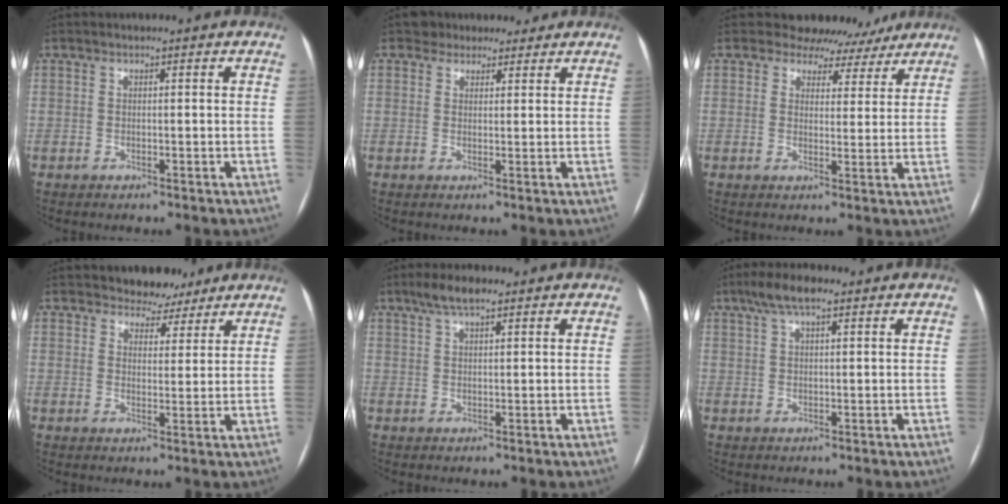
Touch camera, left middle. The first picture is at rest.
{"total": 4.7, "force": [3.9, 2.7, 0.4], "torque": [0.003, 0.012, 0.050]}
{"total": 8.9, "force": [7.6, 4.5, 0.3], "torque": [0.024, 0.003, 0.079]}
{"total": 4.8, "force": [4.1, 2.6, 0.3], "torque": [0.002, -0.002, 0.054]}
{"total": 4.3, "force": [3.0, 1.0, 2.9], "torque": [-0.060, 0.016, 0.055]}
{"total": 5.0, "force": [3.2, 1.2, 3.6], "torque": [-0.075, 0.023, 0.056]}